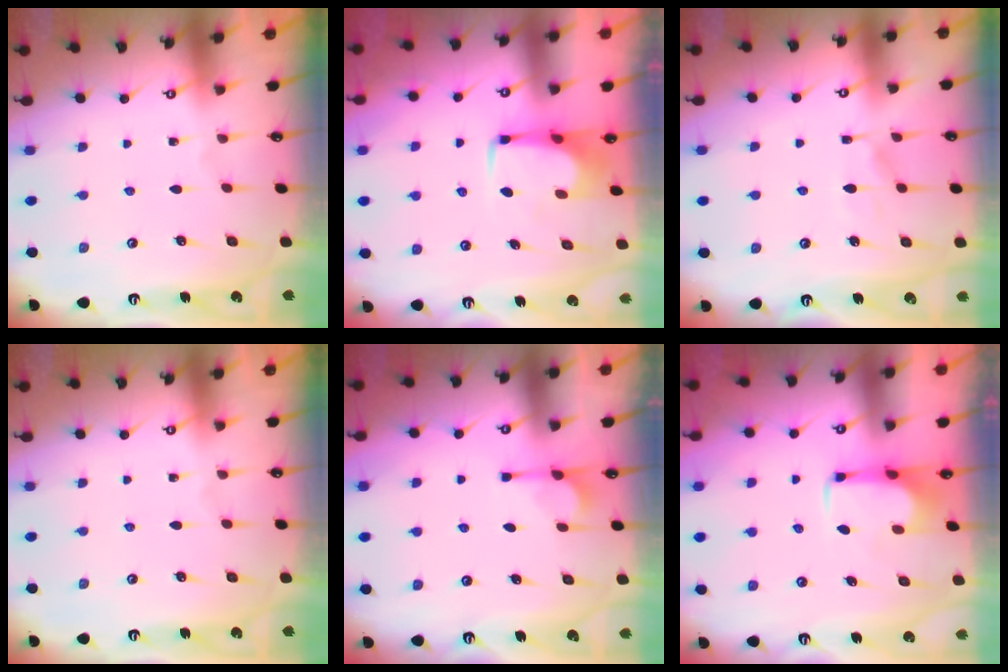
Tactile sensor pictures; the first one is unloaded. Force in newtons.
{"total": 0.0}
{"total": 6.1, "press": 6.1, "slide": 0.7}
{"total": 0.0}
{"total": 3.1, "press": 3.1, "slide": 0.6}
{"total": 2.1, "press": 2.1, "slide": 0.4}